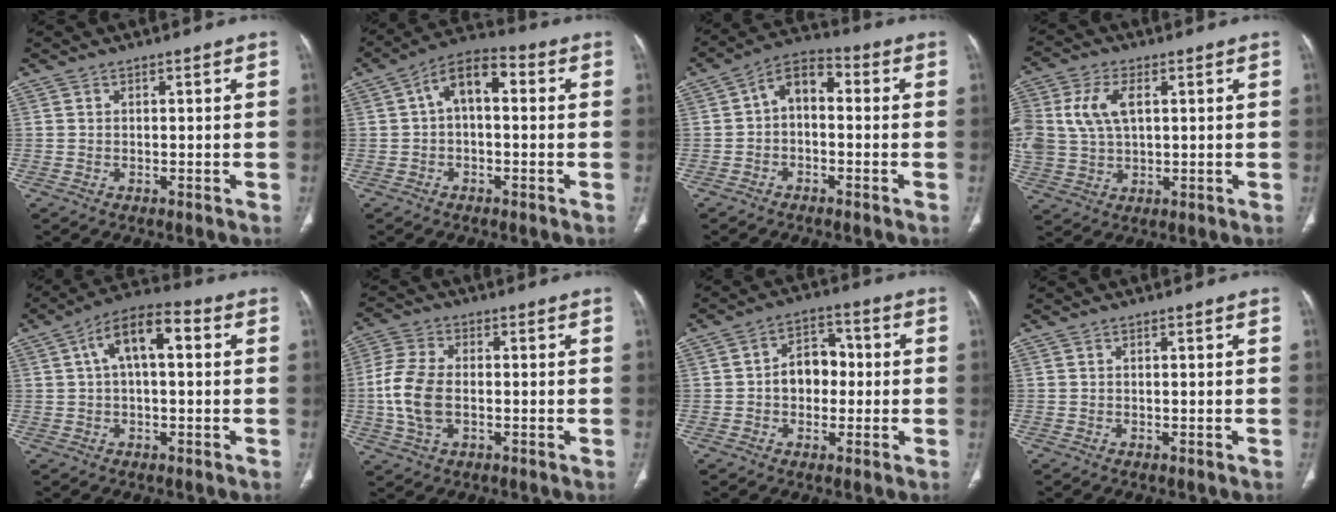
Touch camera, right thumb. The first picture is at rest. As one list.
[{"total": 8.7, "force": [1.1, 4.8, 7.2], "torque": [-0.109, 0.034, 0.007]}, {"total": 7.3, "force": [-0.1, 4.7, 5.6], "torque": [-0.077, 0.034, -0.018]}, {"total": 11.8, "force": [2.7, 7.4, 8.8], "torque": [-0.198, 0.006, 0.058]}, {"total": 10.4, "force": [2.4, 4.8, 8.9], "torque": [-0.153, 0.034, 0.030]}, {"total": 9.7, "force": [-1.2, 5.9, 7.7], "torque": [-0.172, 0.009, -0.026]}, {"total": 8.0, "force": [-0.3, 6.0, 5.2], "torque": [-0.051, 0.026, -0.012]}, {"total": 0.0}]